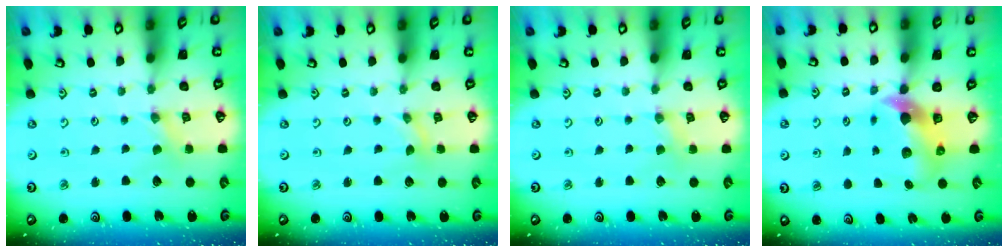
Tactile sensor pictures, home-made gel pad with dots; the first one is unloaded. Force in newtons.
{"total": 0.0}
{"total": 2.2, "press": 2.1, "slide": 0.4}
{"total": 8.0, "press": 8.0, "slide": 1.1}